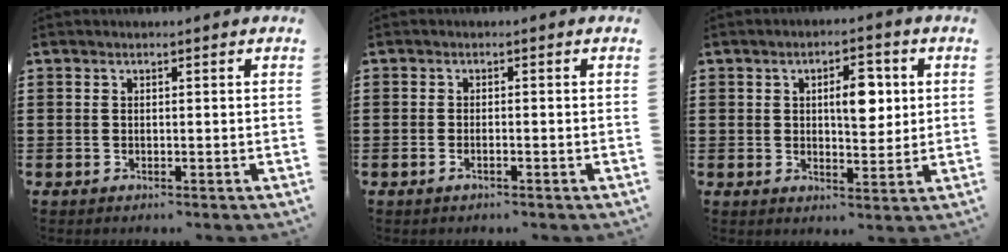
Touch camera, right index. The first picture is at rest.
{"total": 0.9, "force": [-0.6, 0.2, 0.6], "torque": [-0.015, -0.004, -0.010]}
{"total": 6.2, "force": [1.5, 2.9, 5.2], "torque": [-0.076, 0.000, 0.016]}